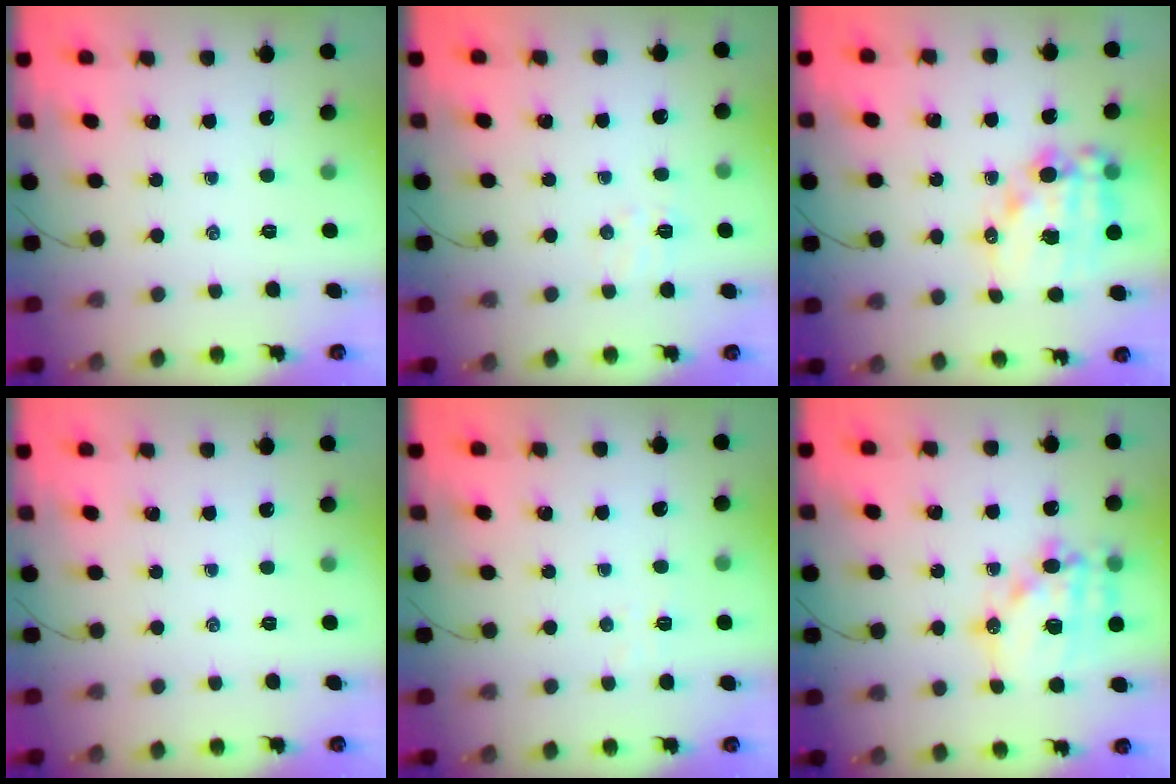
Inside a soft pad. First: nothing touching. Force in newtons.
{"total": 4.5, "press": 4.4, "slide": 1.0}
{"total": 14.6, "press": 14.3, "slide": 3.0}
{"total": 0.0}
{"total": 3.1, "press": 3.0, "slide": 0.6}
{"total": 15.8, "press": 15.5, "slide": 3.1}